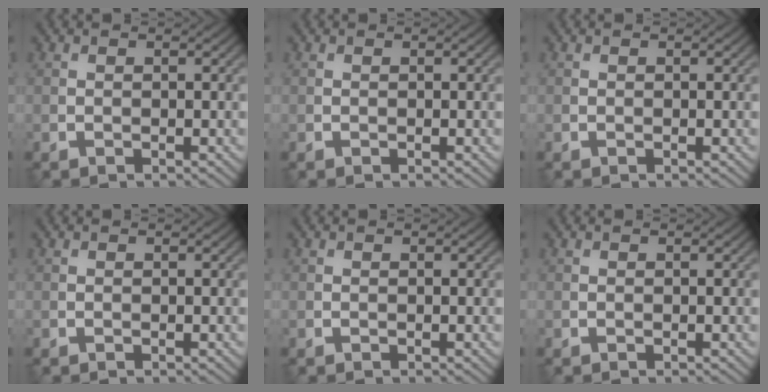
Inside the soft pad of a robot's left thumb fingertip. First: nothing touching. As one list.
[{"total": 0.0}, {"total": 0.0}, {"total": 0.0}, {"total": 0.0}, {"total": 0.0}]